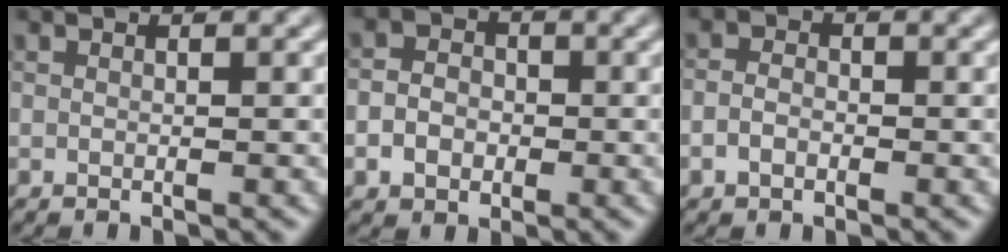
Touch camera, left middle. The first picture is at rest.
{"total": 3.0, "force": [-0.7, 2.6, 1.4], "torque": [-0.008, -0.001, -0.019]}
{"total": 1.6, "force": [-0.7, 1.1, 0.9], "torque": [-0.017, 0.001, -0.018]}